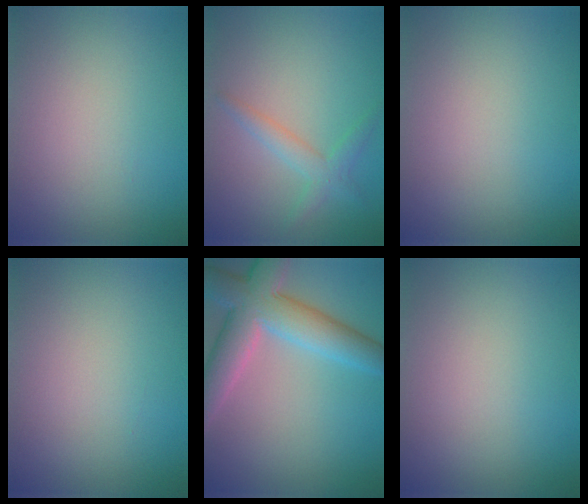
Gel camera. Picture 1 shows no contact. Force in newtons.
{"total": 2.1, "press": 2.1, "slide": 0.0}
{"total": 0.0}
{"total": 0.0}
{"total": 7.7, "press": 7.7, "slide": 0.8}
{"total": 0.0}